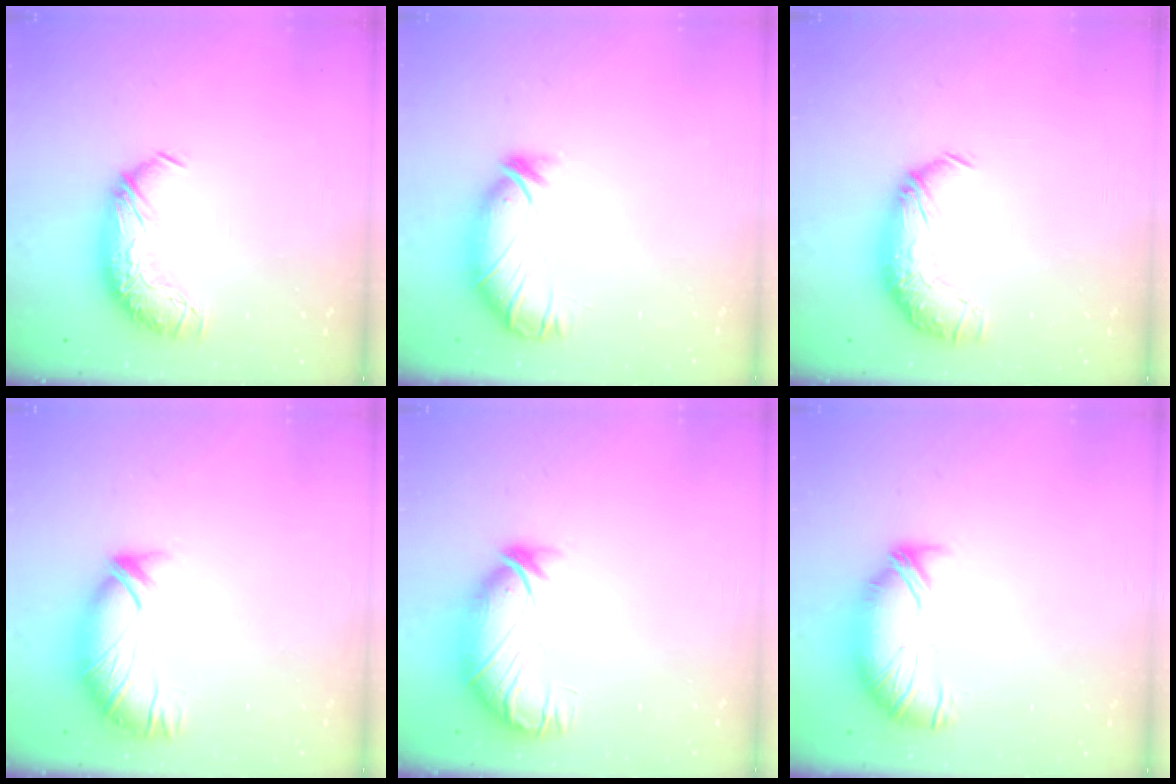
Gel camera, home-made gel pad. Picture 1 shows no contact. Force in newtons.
{"total": 2.6, "press": 2.5, "slide": 0.9}
{"total": 2.4, "press": 1.0, "slide": 2.2}
{"total": 2.9, "press": 2.6, "slide": 1.4}
{"total": 3.7, "press": 2.5, "slide": 2.8}
{"total": 3.2, "press": 2.5, "slide": 2.0}